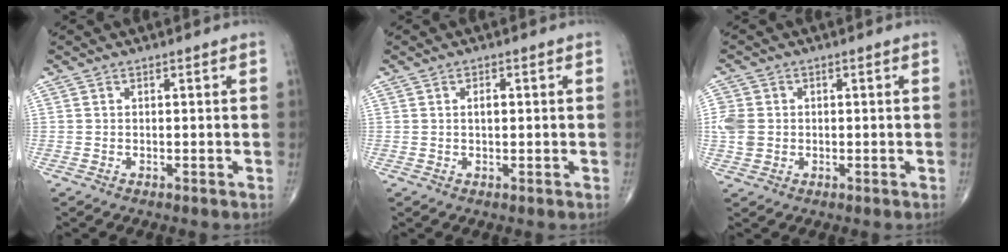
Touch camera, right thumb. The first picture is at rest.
{"total": 1.6, "force": [0.2, 0.9, 1.3], "torque": [-0.019, 0.002, 0.002]}
{"total": 5.2, "force": [-0.2, 4.4, 2.8], "torque": [-0.057, 0.005, -0.005]}